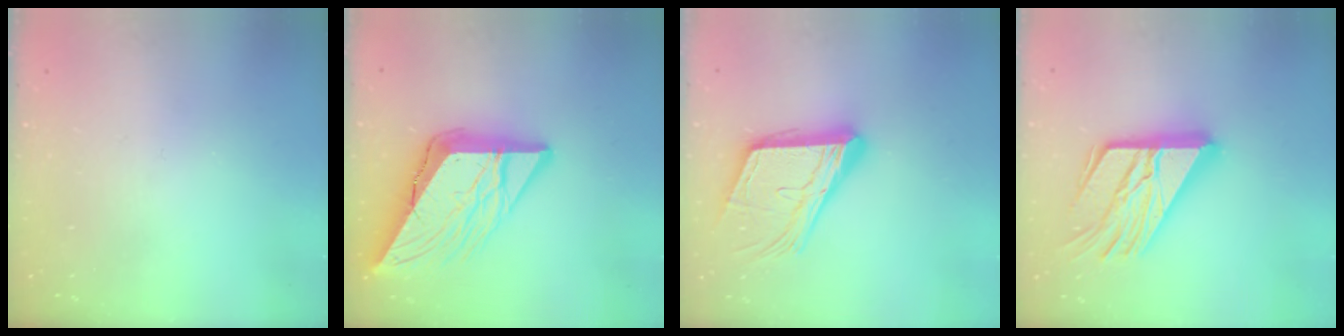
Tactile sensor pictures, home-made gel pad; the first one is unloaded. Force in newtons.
{"total": 15.9, "press": 15.8, "slide": 1.7}
{"total": 18.7, "press": 18.4, "slide": 3.0}
{"total": 21.7, "press": 21.6, "slide": 2.2}